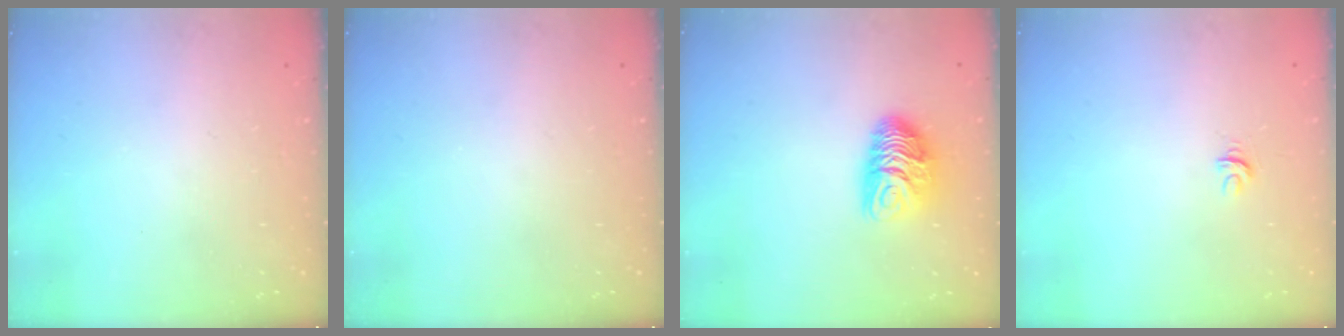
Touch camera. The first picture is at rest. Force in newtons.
{"total": 0.0}
{"total": 9.1, "press": 9.1, "slide": 0.2}
{"total": 4.0, "press": 3.9, "slide": 0.4}